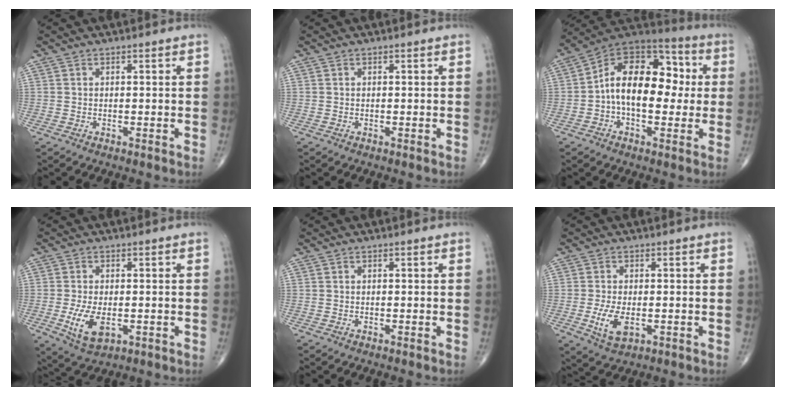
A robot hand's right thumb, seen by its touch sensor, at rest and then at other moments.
{"total": 0.0}
{"total": 18.0, "force": [0.4, 10.8, 14.4], "torque": [-0.194, 0.041, -0.005]}
{"total": 7.0, "force": [-1.5, 3.7, 5.7], "torque": [-0.107, -0.010, -0.018]}
{"total": 0.0}
{"total": 5.7, "force": [-1.2, 3.0, 4.7], "torque": [-0.091, -0.008, -0.015]}